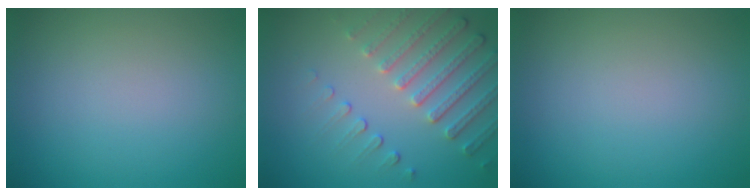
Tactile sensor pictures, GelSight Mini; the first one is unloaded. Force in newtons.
{"total": 4.8, "press": 3.7, "slide": 3.1}
{"total": 0.0}